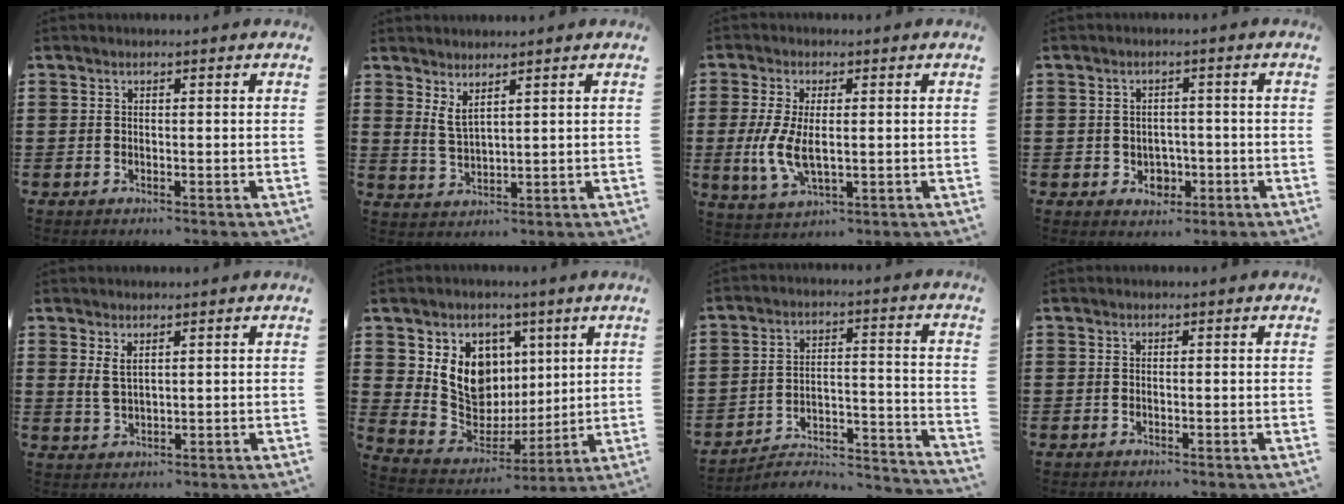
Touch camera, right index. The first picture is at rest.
{"total": 2.7, "force": [2.2, 0.4, 1.4], "torque": [-0.032, 0.004, 0.042]}
{"total": 6.7, "force": [-0.1, 2.9, 6.1], "torque": [-0.138, -0.004, -0.006]}
{"total": 3.0, "force": [-0.9, 2.4, 1.5], "torque": [-0.025, 0.000, -0.022]}
{"total": 2.6, "force": [1.6, 1.0, 1.7], "torque": [-0.038, 0.004, 0.028]}
{"total": 10.7, "force": [3.7, 8.9, 4.6], "torque": [-0.126, -0.016, 0.075]}
{"total": 3.4, "force": [-3.1, 0.9, 1.0], "torque": [-0.026, -0.006, -0.070]}
{"total": 0.0}